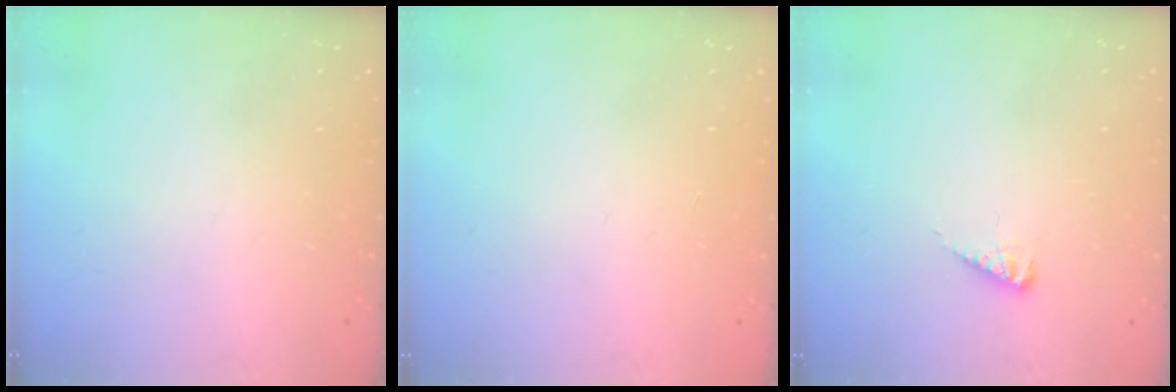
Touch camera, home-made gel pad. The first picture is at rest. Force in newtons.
{"total": 0.0}
{"total": 3.3, "press": 3.3, "slide": 0.3}